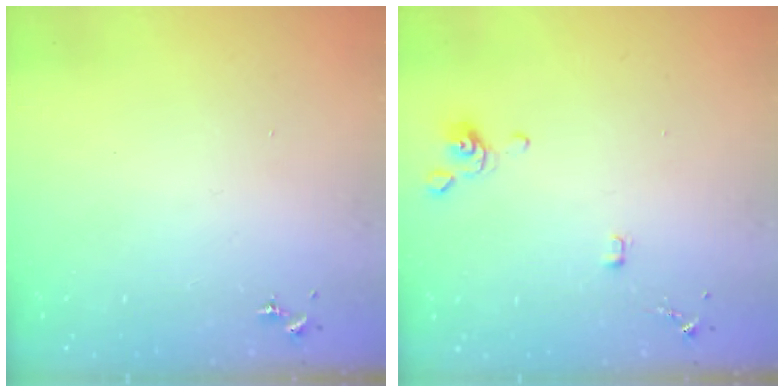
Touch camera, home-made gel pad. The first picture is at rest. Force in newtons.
{"total": 3.3, "press": 3.2, "slide": 0.7}